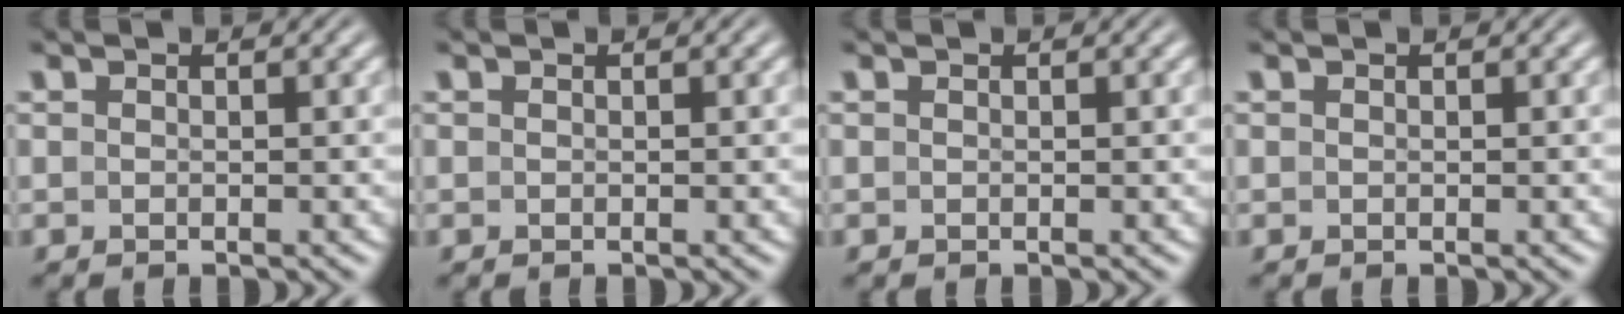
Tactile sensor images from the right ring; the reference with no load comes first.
{"total": 0.0}
{"total": 0.0}
{"total": 0.0}